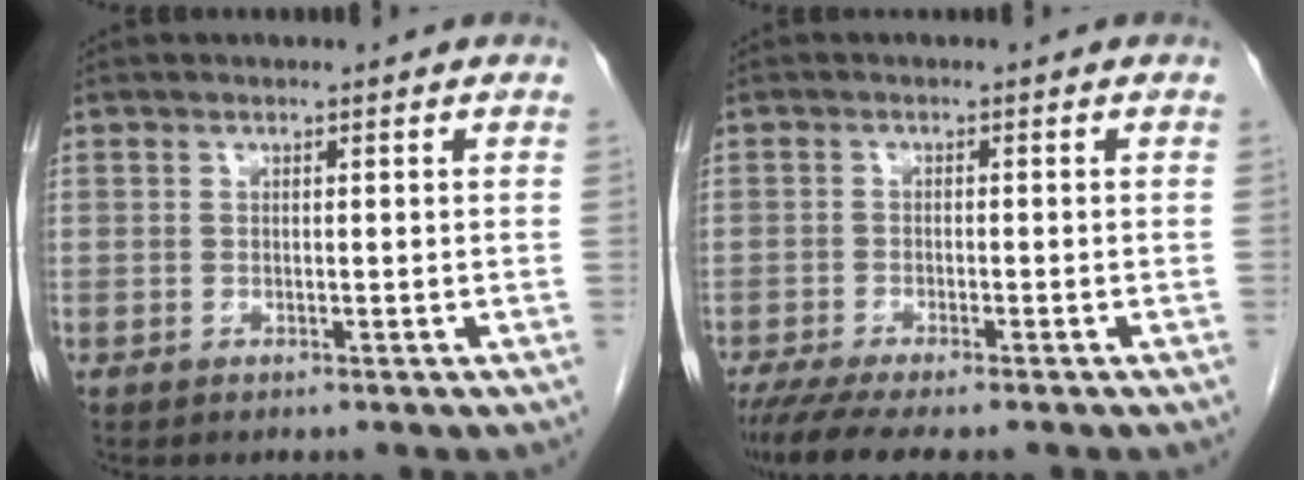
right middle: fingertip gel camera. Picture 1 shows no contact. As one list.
[{"total": 7.7, "force": [-6.4, 0.8, 4.3], "torque": [-0.063, -0.016, -0.103]}]